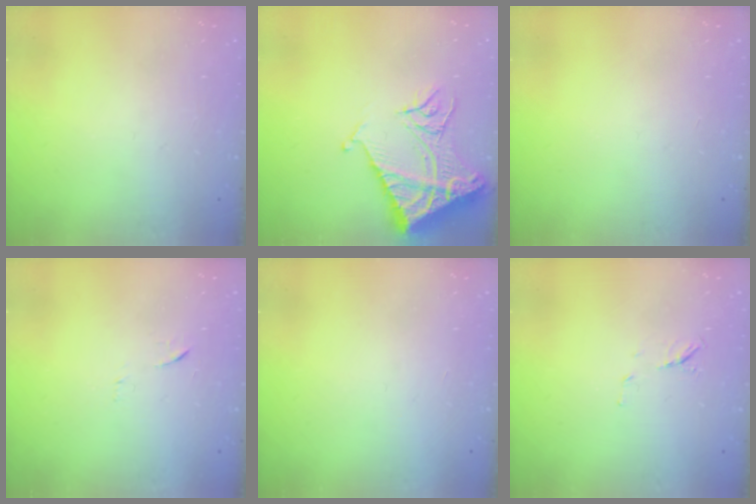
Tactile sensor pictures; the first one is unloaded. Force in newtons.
{"total": 15.7, "press": 15.6, "slide": 1.7}
{"total": 0.0}
{"total": 5.8, "press": 5.7, "slide": 0.4}
{"total": 1.5, "press": 1.5, "slide": 0.1}
{"total": 5.4, "press": 5.2, "slide": 1.3}